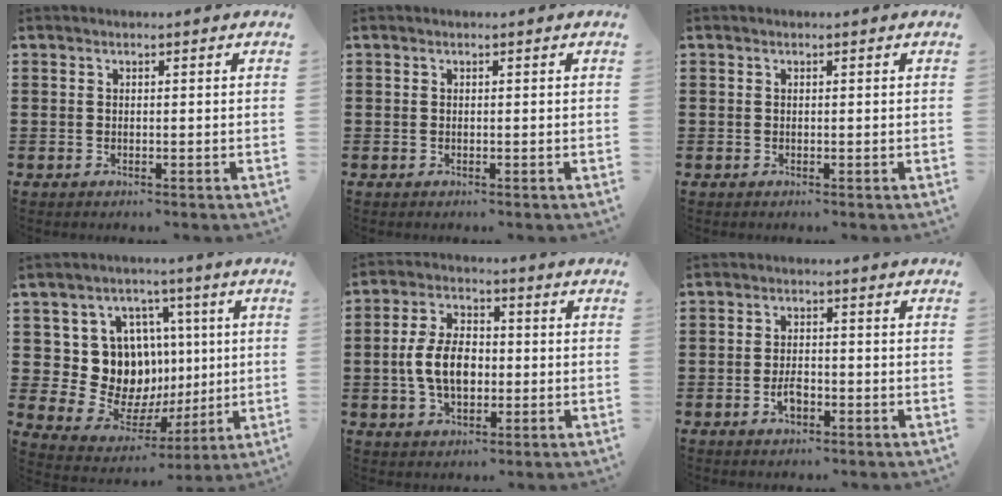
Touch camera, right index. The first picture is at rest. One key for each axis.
{"total": 0.0}
{"total": 0.0}
{"total": 11.9, "fx": 2.7, "fy": 10.8, "fz": 4.2, "tx": -0.107, "ty": -0.024, "tz": 0.064}
{"total": 7.5, "fx": -0.7, "fy": 4.4, "fz": 5.9, "tx": -0.136, "ty": 0.005, "tz": -0.019}
{"total": 3.0, "fx": -1.2, "fy": 1.4, "fz": 2.3, "tx": -0.052, "ty": -0.001, "tz": -0.024}